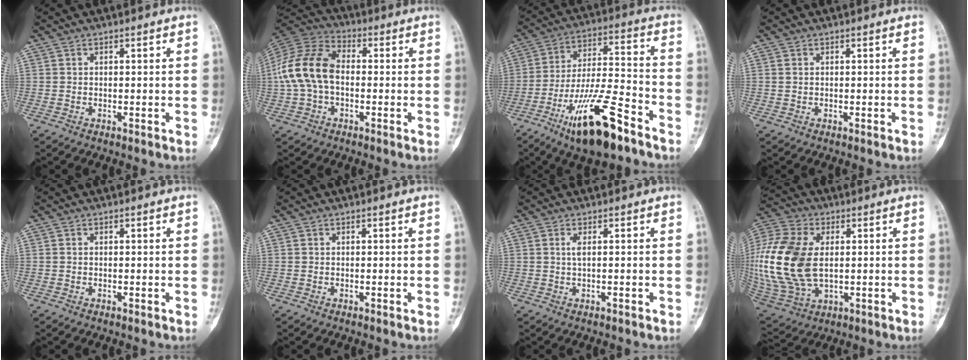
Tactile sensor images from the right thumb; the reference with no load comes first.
{"total": 14.2, "force": [-0.7, 9.2, 10.7], "torque": [-0.223, 0.038, -0.020]}
{"total": 18.0, "force": [-10.9, 4.8, 13.5], "torque": [-0.247, 0.064, -0.189]}
{"total": 0.6, "force": [0.2, 0.4, 0.4], "torque": [-0.011, 0.003, 0.005]}
{"total": 0.0}
{"total": 0.0}
{"total": 1.4, "force": [0.1, 0.1, 1.4], "torque": [-0.037, 0.001, 0.003]}
{"total": 22.9, "force": [1.1, 14.4, 17.8], "torque": [-0.412, -0.010, 0.031]}